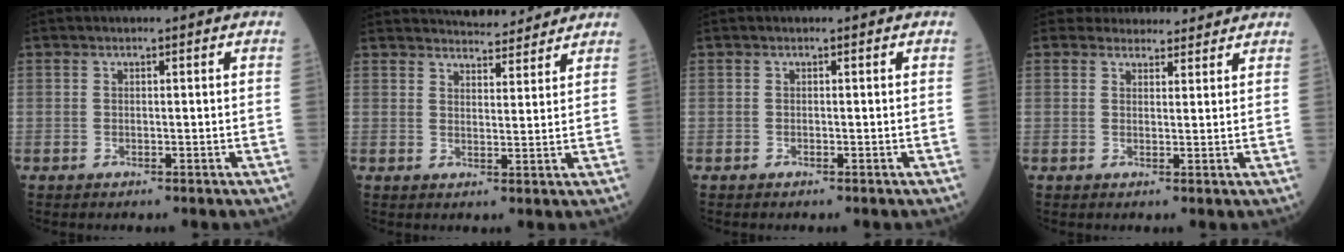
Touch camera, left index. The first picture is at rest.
{"total": 7.3, "force": [7.1, 1.2, 1.4], "torque": [-0.020, 0.006, 0.092]}
{"total": 0.0}
{"total": 5.9, "force": [5.6, 2.0, 0.3], "torque": [0.010, 0.011, 0.065]}